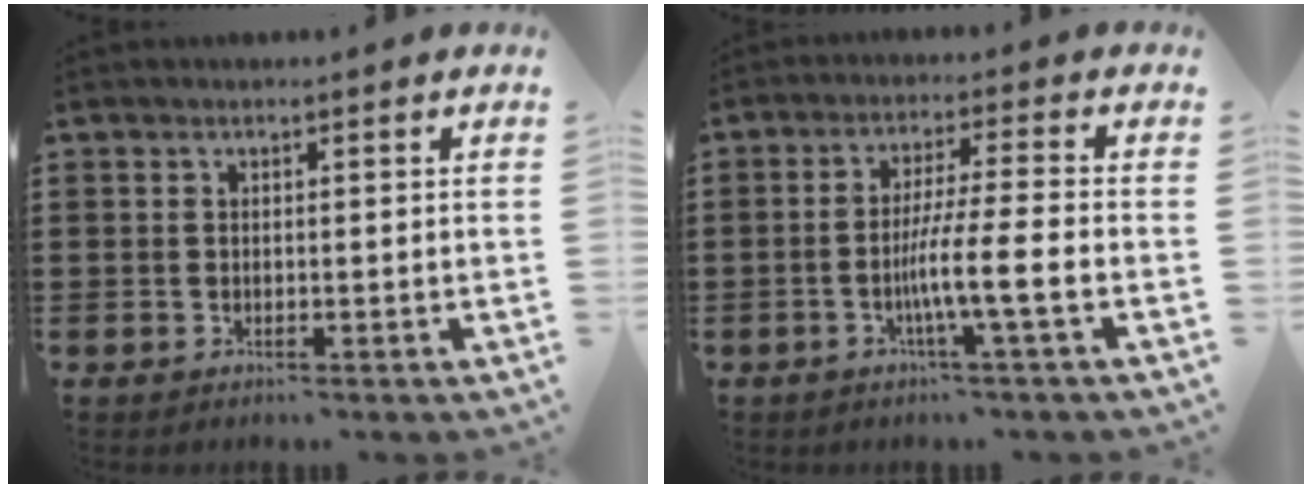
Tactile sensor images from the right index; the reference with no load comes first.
{"total": 7.2, "force": [-2.4, 0.0, 6.8], "torque": [-0.120, -0.008, -0.045]}